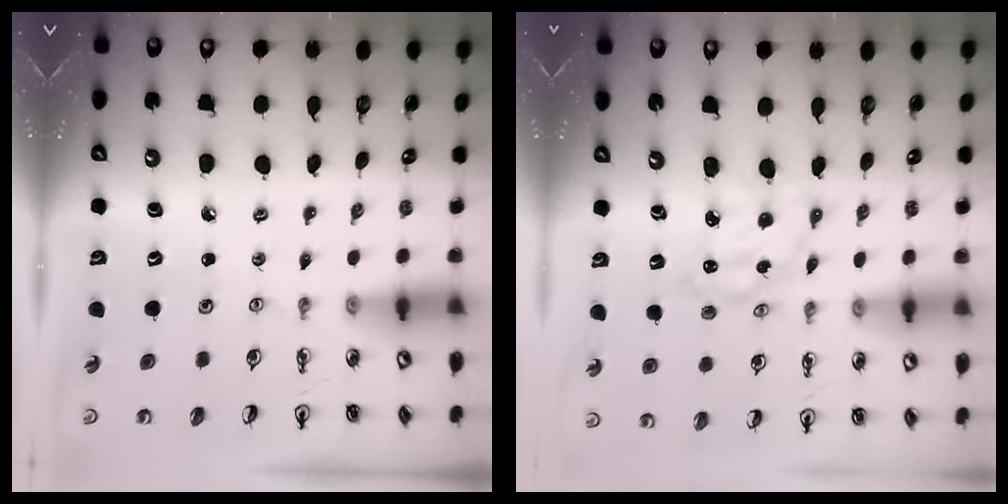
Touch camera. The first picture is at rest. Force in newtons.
{"total": 2.6, "press": 2.6, "slide": 0.3}